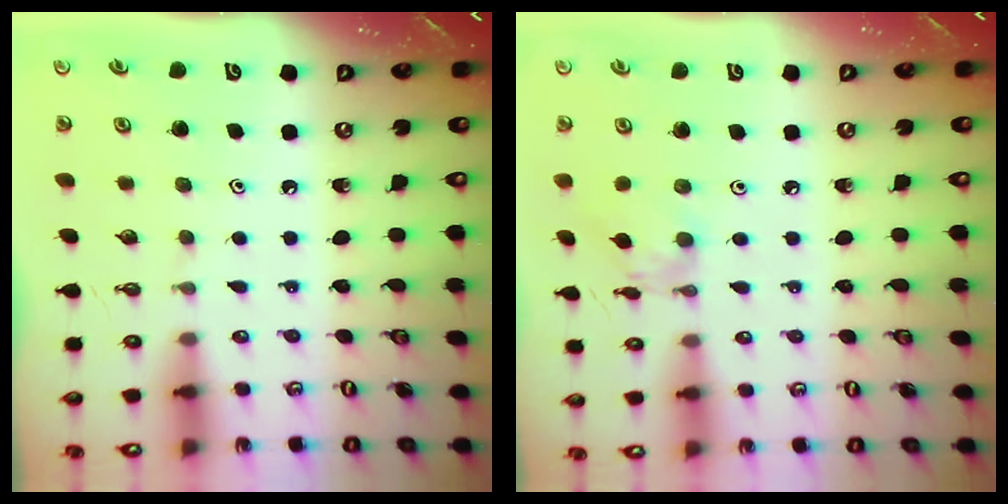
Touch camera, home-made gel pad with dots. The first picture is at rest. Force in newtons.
{"total": 3.6, "press": 3.6, "slide": 0.4}